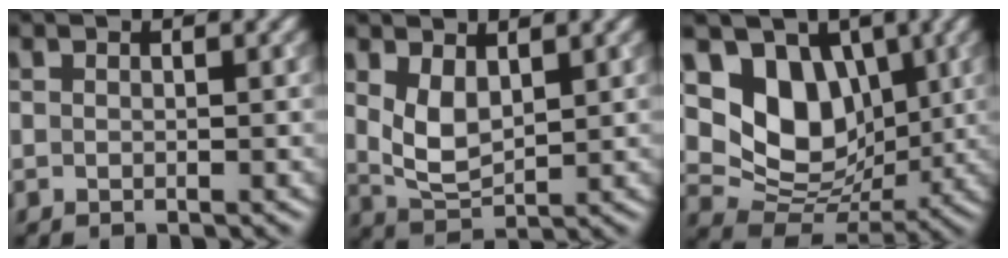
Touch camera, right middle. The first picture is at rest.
{"total": 3.5, "force": [1.3, 1.9, 2.6], "torque": [-0.064, -0.005, 0.034]}
{"total": 8.4, "force": [2.5, 6.4, 4.8], "torque": [-0.087, -0.021, 0.038]}